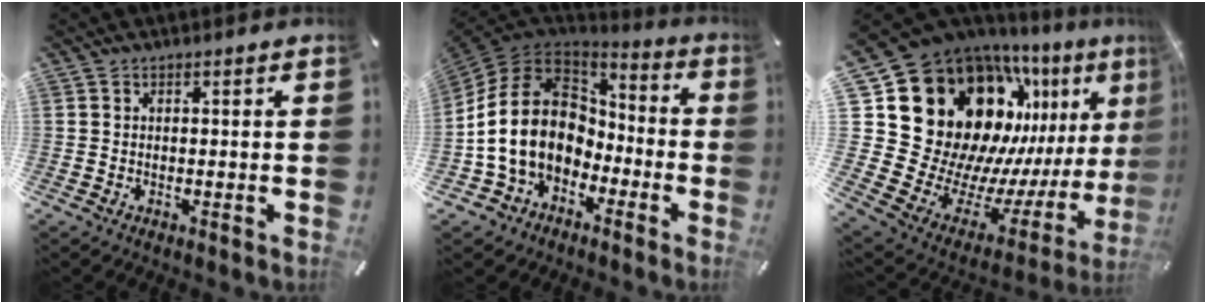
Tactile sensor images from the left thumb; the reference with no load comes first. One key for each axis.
{"total": 17.8, "fx": -1.3, "fy": 14.2, "fz": 10.7, "tx": -0.227, "ty": 0.014, "tz": -0.023}
{"total": 25.4, "fx": 10.6, "fy": 18.9, "fz": 13.3, "tx": -0.188, "ty": -0.156, "tz": 0.244}